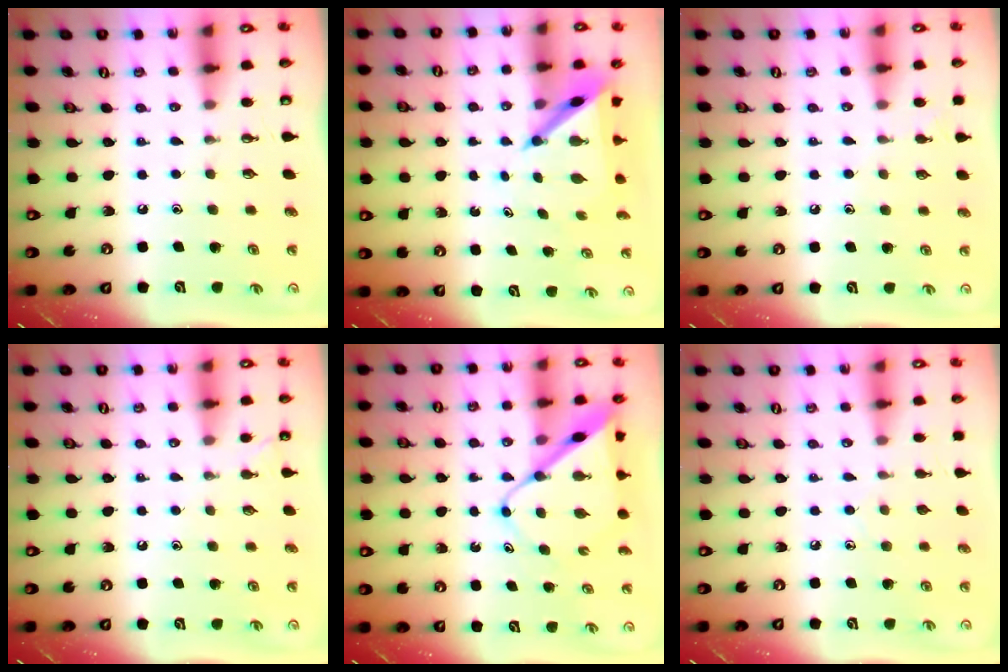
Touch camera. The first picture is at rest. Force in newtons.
{"total": 5.8, "press": 5.8, "slide": 0.5}
{"total": 6.1, "press": 6.1, "slide": 0.6}
{"total": 2.9, "press": 2.9, "slide": 0.3}
{"total": 9.8, "press": 9.8, "slide": 0.6}
{"total": 5.3, "press": 5.2, "slide": 0.5}